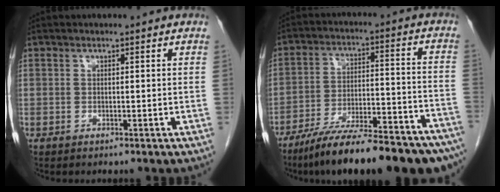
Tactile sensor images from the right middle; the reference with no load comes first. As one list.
[{"total": 24.0, "force": [-19.4, 3.4, 13.6], "torque": [-0.149, 0.002, -0.290]}]